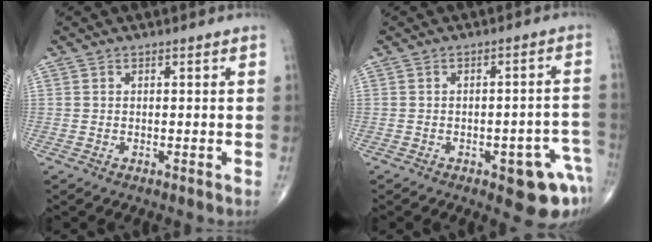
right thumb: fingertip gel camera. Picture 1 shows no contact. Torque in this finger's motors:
{"motor_torque": [0.97, 0.56, 0.62, -0.65, 0.16]}